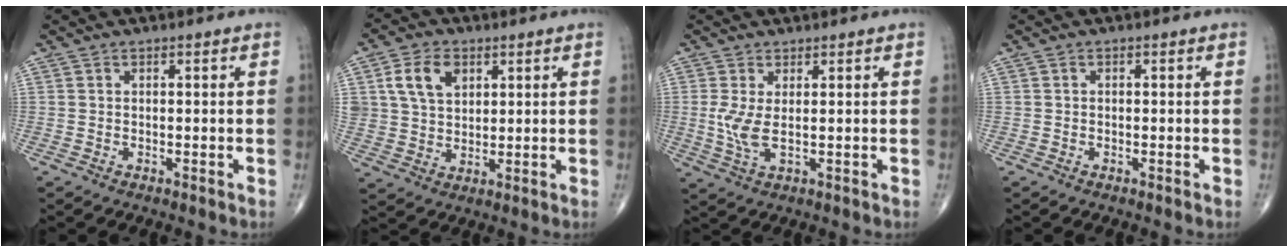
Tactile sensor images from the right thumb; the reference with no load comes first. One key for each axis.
{"total": 8.7, "fx": 3.3, "fy": 6.1, "fz": 5.2, "tx": -0.081, "ty": -0.006, "tz": 0.064}
{"total": 4.6, "fx": 0.4, "fy": 1.5, "fz": 4.3, "tx": -0.106, "ty": -0.012, "tz": 0.011}
{"total": 0.0}